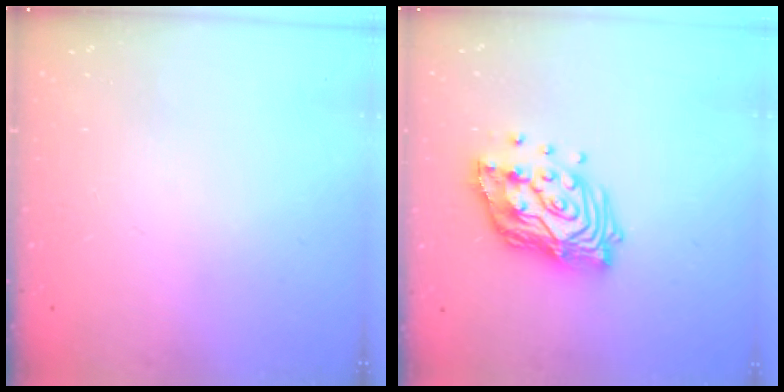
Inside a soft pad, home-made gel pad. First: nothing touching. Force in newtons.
{"total": 17.0, "press": 16.9, "slide": 1.5}